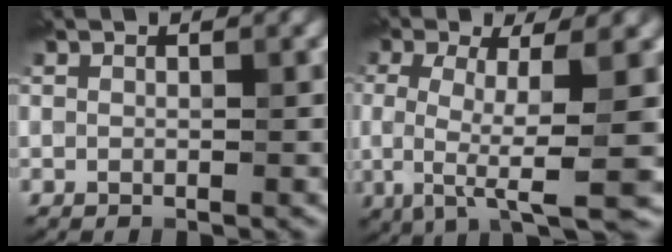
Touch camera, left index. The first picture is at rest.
{"total": 8.3, "force": [-1.3, 2.1, 7.9], "torque": [-0.140, -0.010, -0.021]}